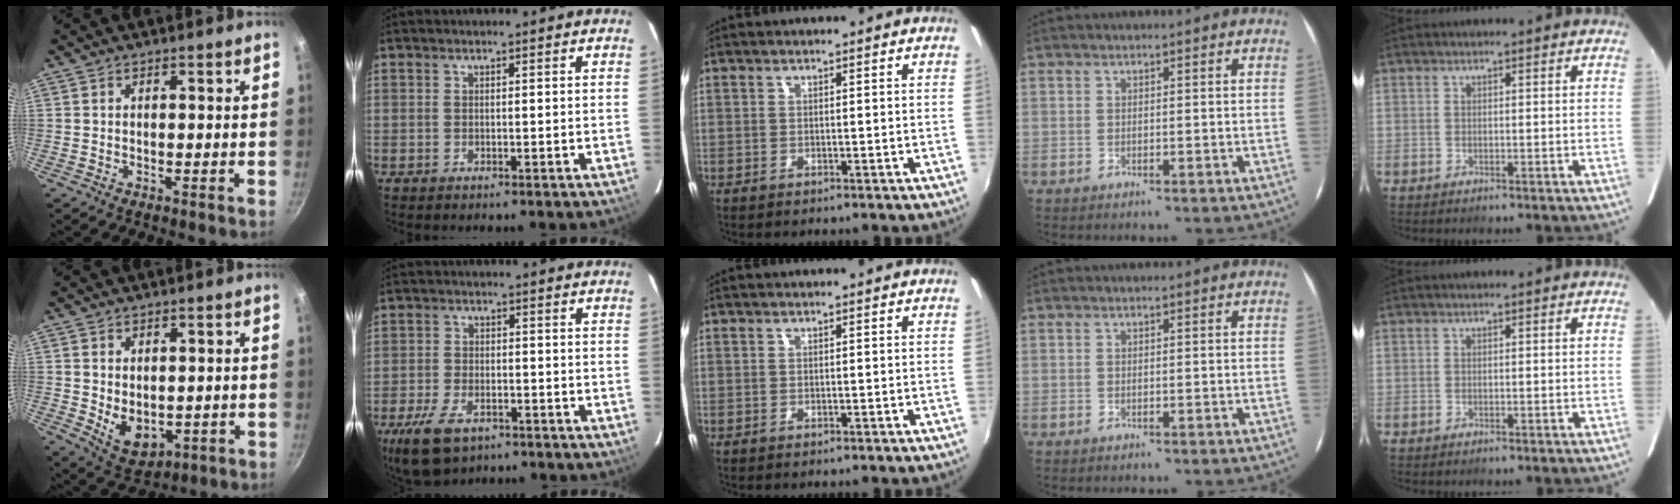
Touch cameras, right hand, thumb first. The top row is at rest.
{"thumb": {"total": 7.1, "force": [0.1, 4.9, 5.1], "torque": [-0.071, -0.018, 0.021]}, "index": {"total": 9.7, "force": [-5.9, 4.9, 5.8], "torque": [-0.145, -0.018, -0.106]}}